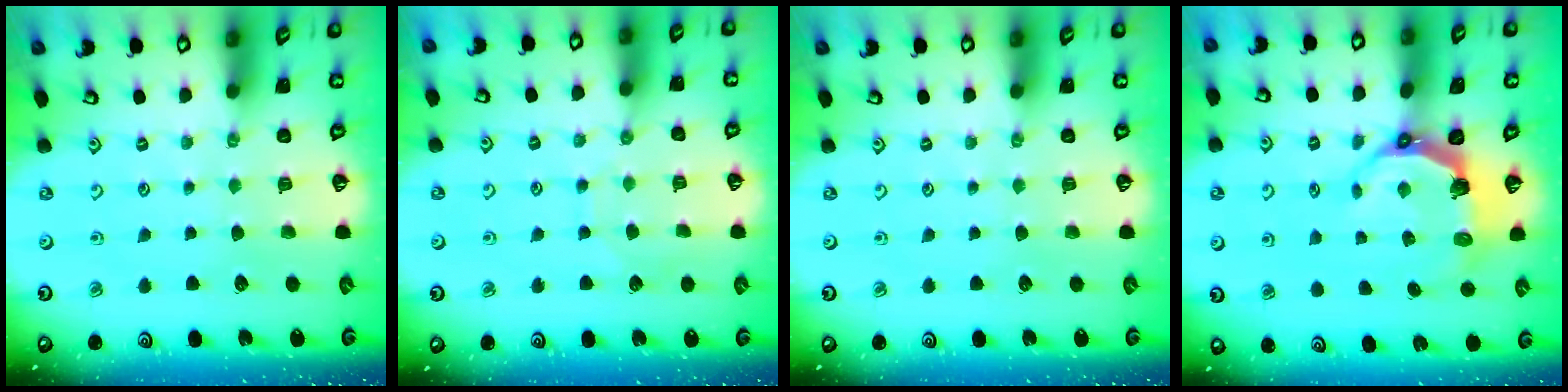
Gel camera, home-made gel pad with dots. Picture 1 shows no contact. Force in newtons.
{"total": 6.2, "press": 6.2, "slide": 0.5}
{"total": 0.0}
{"total": 7.4, "press": 5.6, "slide": 4.8}